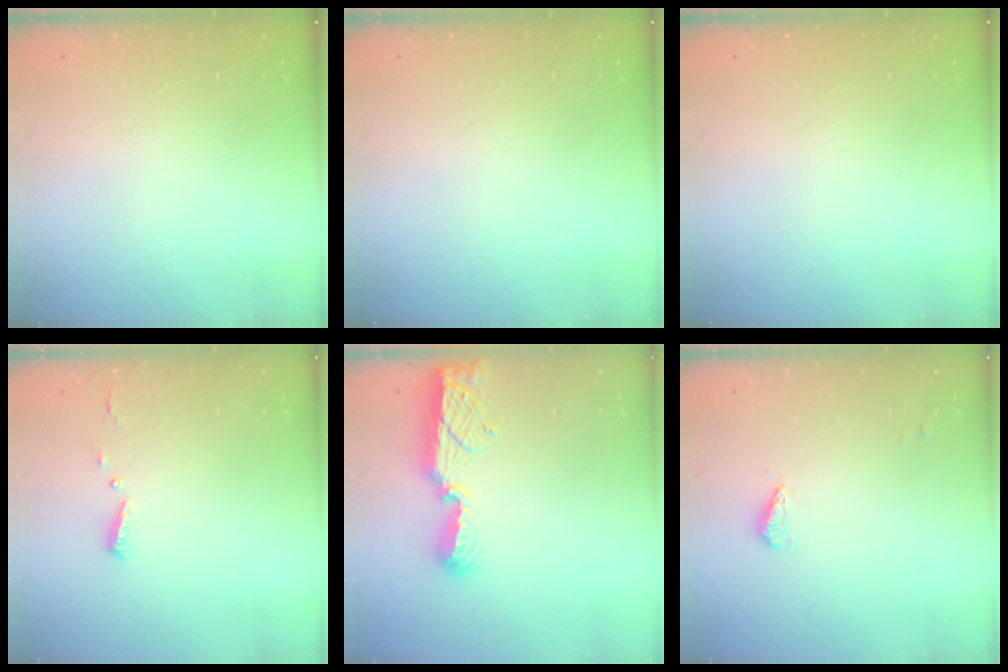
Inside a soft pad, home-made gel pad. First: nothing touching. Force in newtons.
{"total": 0.0}
{"total": 0.0}
{"total": 4.4, "press": 4.4, "slide": 0.4}
{"total": 10.8, "press": 10.5, "slide": 2.5}
{"total": 3.6, "press": 3.5, "slide": 1.1}